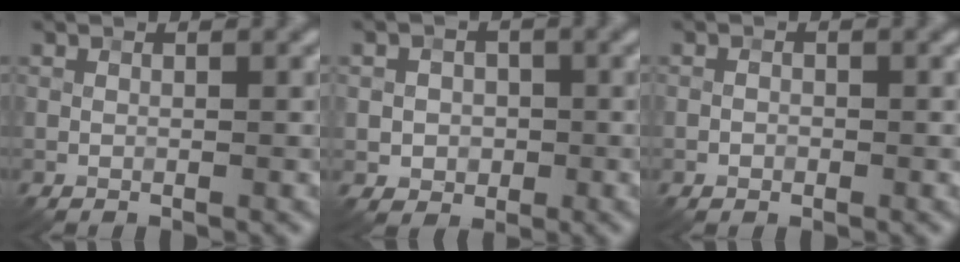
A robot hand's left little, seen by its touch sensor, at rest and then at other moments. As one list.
[{"total": 2.6, "force": [-0.3, 2.4, 1.0], "torque": [0.002, -0.005, -0.014]}, {"total": 0.7, "force": [-0.3, 0.5, 0.3], "torque": [-0.004, 0.000, -0.007]}]